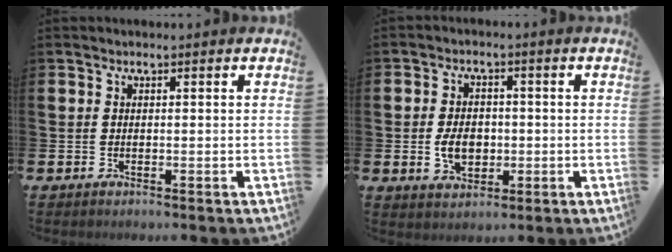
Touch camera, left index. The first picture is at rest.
{"total": 4.5, "force": [-0.6, 3.3, 3.1], "torque": [-0.051, 0.006, -0.014]}